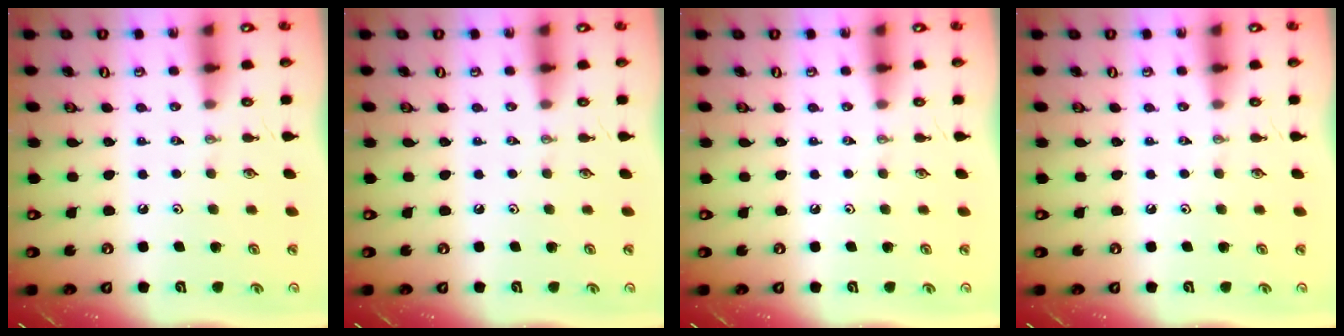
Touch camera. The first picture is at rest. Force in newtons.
{"total": 0.0}
{"total": 0.0}
{"total": 0.0}